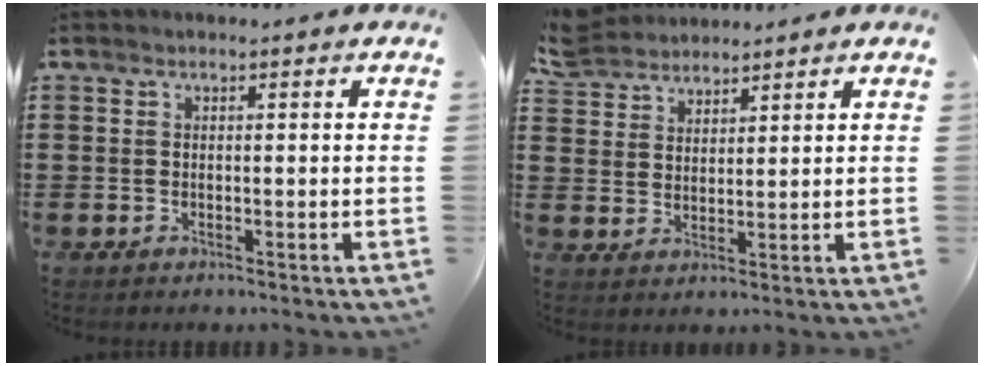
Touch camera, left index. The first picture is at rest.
{"total": 4.9, "force": [4.6, 1.7, 0.5], "torque": [-0.029, -0.009, 0.087]}